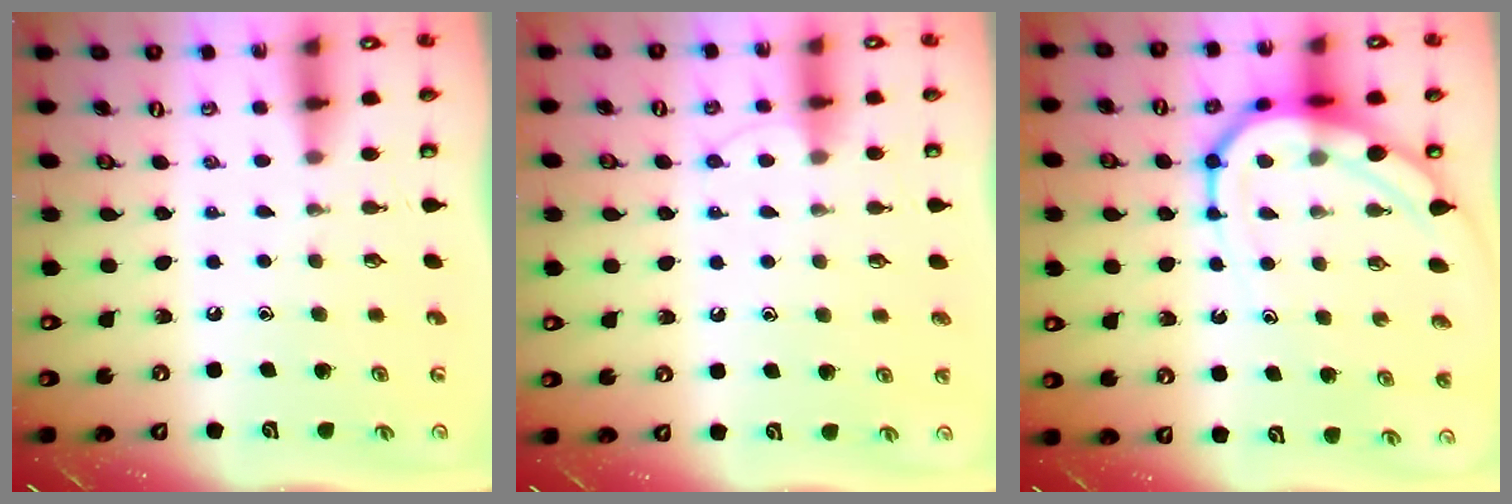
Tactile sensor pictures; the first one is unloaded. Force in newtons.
{"total": 5.8, "press": 5.8, "slide": 0.6}
{"total": 10.7, "press": 10.7, "slide": 1.1}